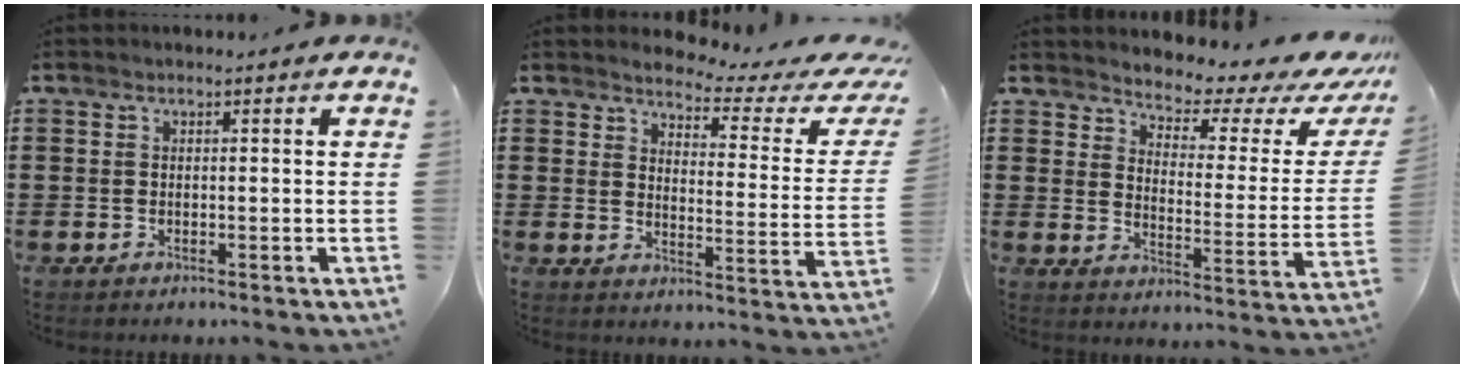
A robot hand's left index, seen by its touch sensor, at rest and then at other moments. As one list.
[{"total": 3.4, "force": [3.1, 0.3, 1.6], "torque": [-0.035, -0.031, 0.041]}, {"total": 4.0, "force": [3.8, 0.8, 0.9], "torque": [-0.027, -0.036, 0.056]}]